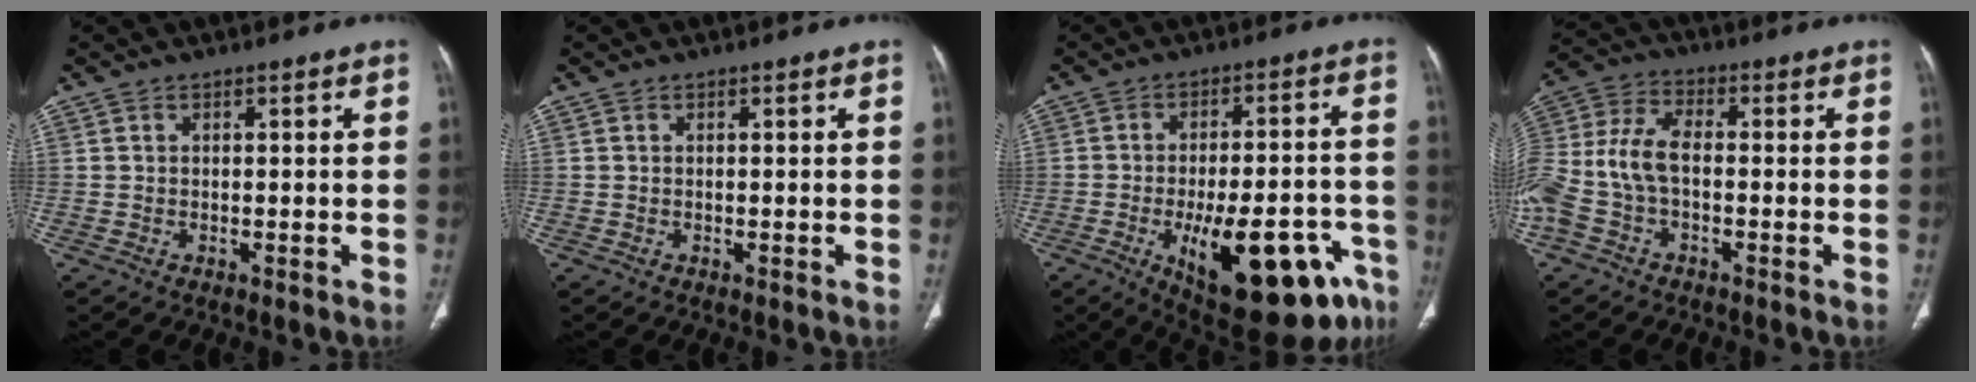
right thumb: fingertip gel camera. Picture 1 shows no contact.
{"total": 0.0}
{"total": 23.6, "force": [-10.7, 9.4, 18.8], "torque": [-0.201, 0.038, -0.134]}
{"total": 11.3, "force": [-2.3, 6.4, 9.0], "torque": [-0.207, 0.032, -0.048]}